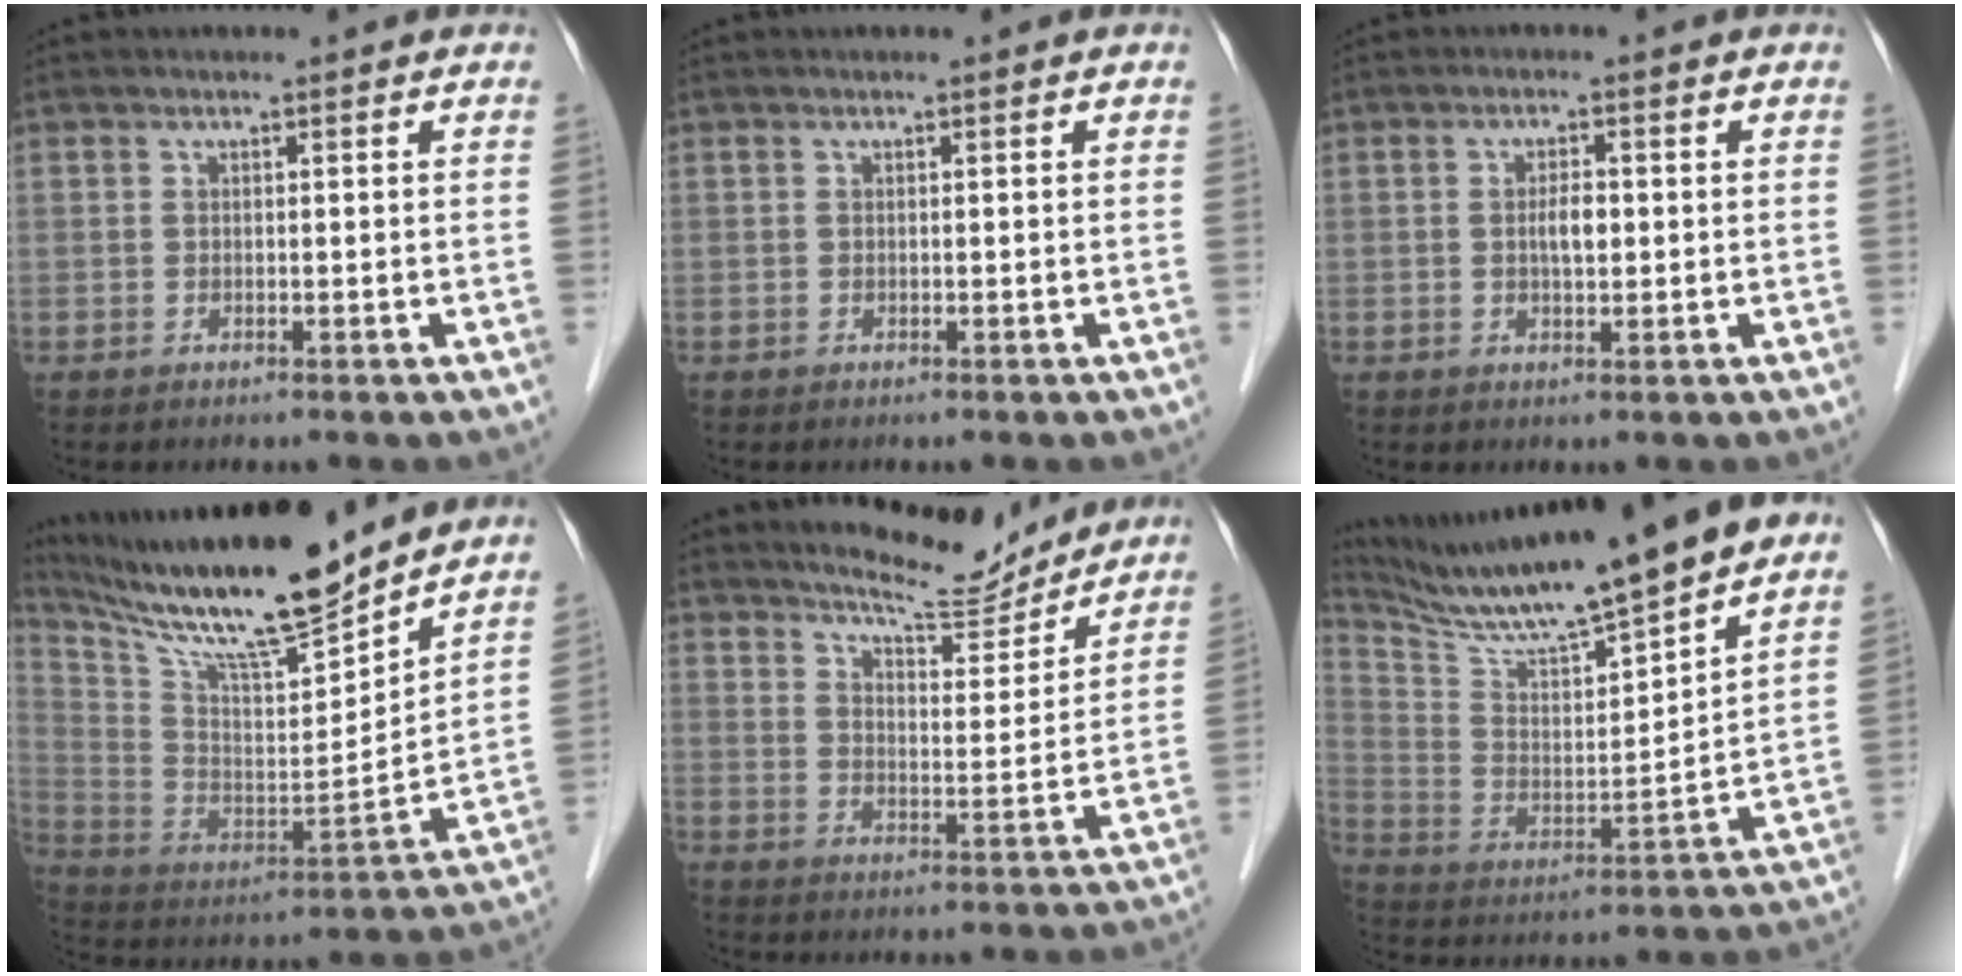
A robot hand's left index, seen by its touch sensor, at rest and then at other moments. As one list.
[{"total": 0.0}, {"total": 2.7, "force": [0.1, 1.0, 2.5], "torque": [-0.045, 0.001, 0.000]}, {"total": 20.9, "force": [17.8, 1.3, 10.9], "torque": [-0.200, -0.006, 0.311]}, {"total": 10.7, "force": [10.1, 1.6, 2.8], "torque": [-0.046, -0.013, 0.151]}, {"total": 18.4, "force": [15.8, 0.0, 9.4], "torque": [-0.171, 0.003, 0.268]}]